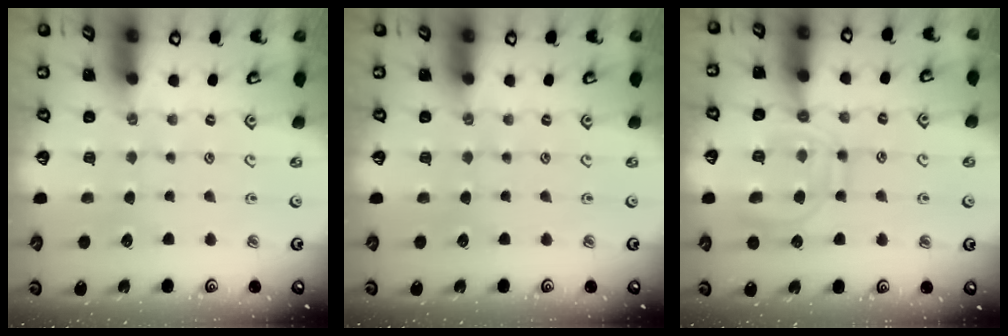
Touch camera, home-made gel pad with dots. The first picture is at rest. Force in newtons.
{"total": 0.0}
{"total": 11.5, "press": 11.5, "slide": 1.1}